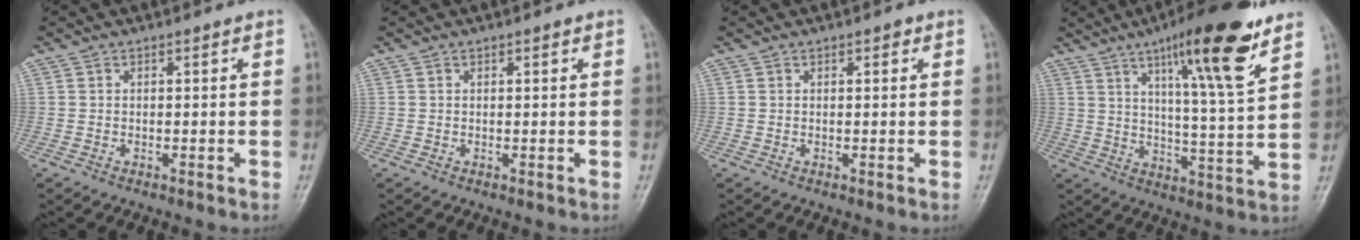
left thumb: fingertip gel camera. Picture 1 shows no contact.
{"total": 0.6, "force": [0.4, 0.2, 0.4], "torque": [-0.007, -0.001, 0.004]}
{"total": 1.1, "force": [0.6, 0.5, 0.7], "torque": [-0.006, 0.001, 0.004]}
{"total": 17.3, "force": [10.2, 2.5, 13.8], "torque": [-0.200, -0.051, 0.159]}